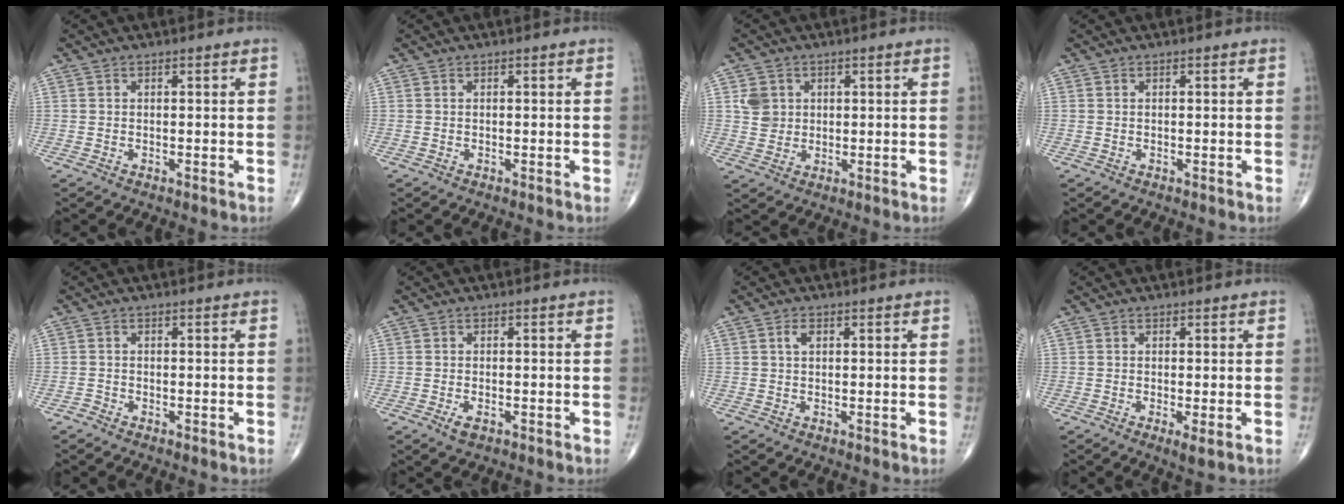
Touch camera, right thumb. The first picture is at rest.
{"total": 0.0}
{"total": 4.4, "force": [1.2, 4.0, 1.6], "torque": [-0.013, -0.002, 0.025]}
{"total": 0.0}
{"total": 0.7, "force": [-0.6, 0.3, 0.0], "torque": [0.001, 0.001, -0.018]}
{"total": 2.0, "force": [-1.0, 1.0, 1.5], "torque": [-0.026, 0.001, -0.015]}
{"total": 1.6, "force": [0.5, 0.9, 1.2], "torque": [-0.025, 0.004, 0.010]}
{"total": 2.1, "force": [-0.6, 0.4, 2.0], "torque": [-0.041, -0.009, -0.012]}